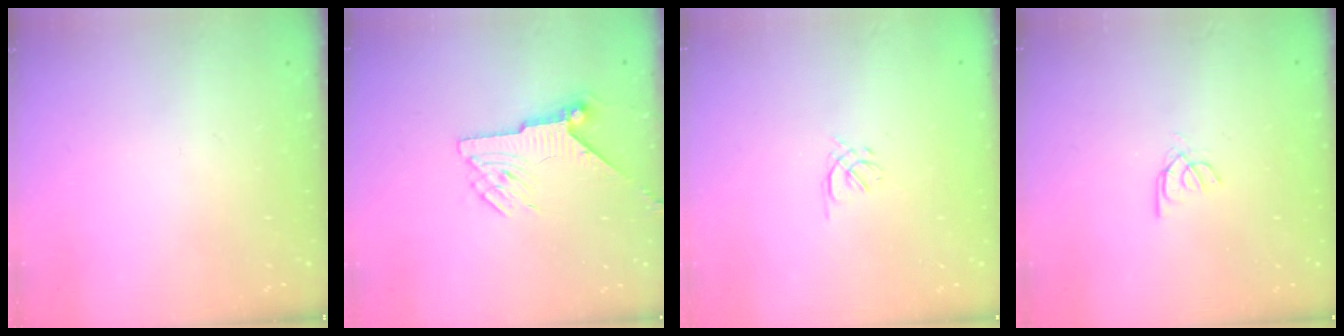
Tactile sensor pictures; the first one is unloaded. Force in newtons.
{"total": 7.3, "press": 7.3, "slide": 0.7}
{"total": 1.6, "press": 1.5, "slide": 0.5}
{"total": 2.6, "press": 2.6, "slide": 0.2}